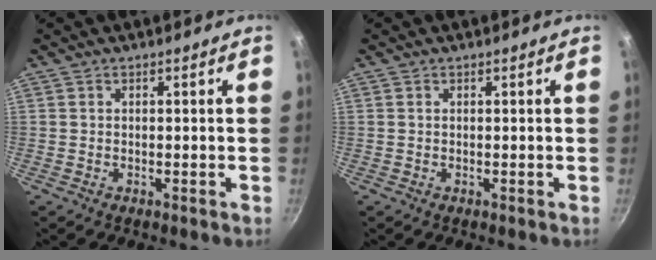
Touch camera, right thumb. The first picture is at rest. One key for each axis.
{"total": 0.0}